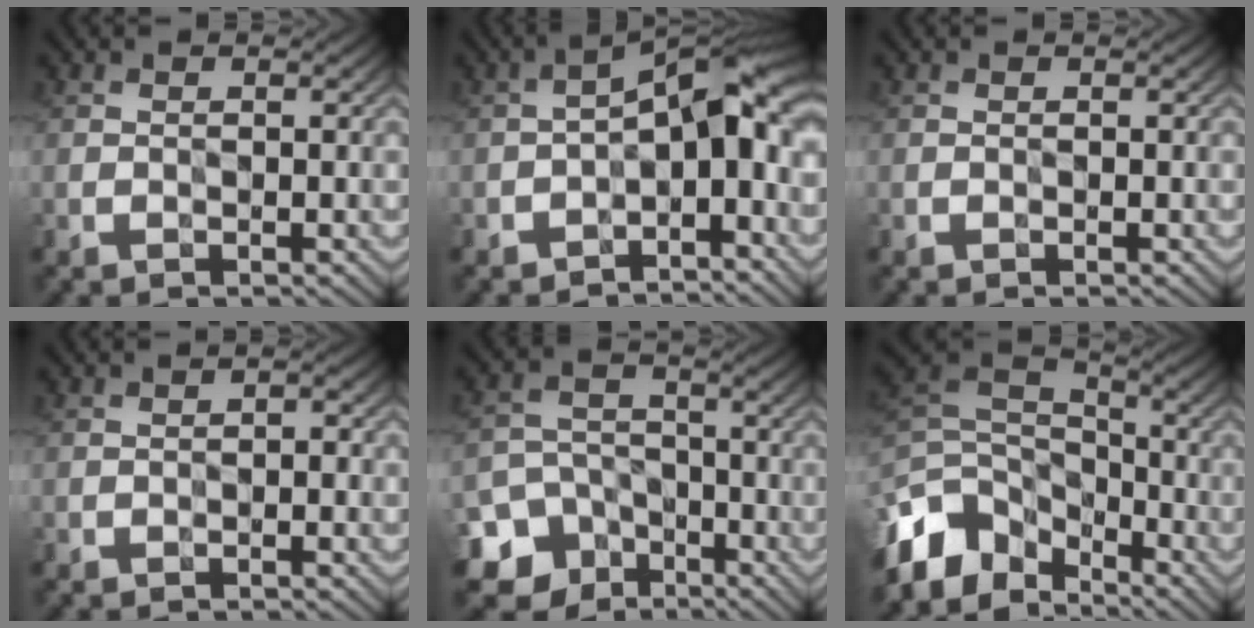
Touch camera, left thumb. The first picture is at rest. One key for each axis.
{"total": 9.1, "fx": -3.0, "fy": 4.1, "fz": 7.6, "tx": -0.101, "ty": 0.011, "tz": -0.060}
{"total": 0.0}
{"total": 0.6, "fx": -0.5, "fy": -0.2, "fz": 0.0, "tx": -0.002, "ty": 0.004, "tz": -0.011}
{"total": 10.6, "fx": -6.7, "fy": 7.7, "fz": 2.7, "tx": -0.085, "ty": -0.033, "tz": -0.120}
{"total": 11.2, "fx": -6.8, "fy": 6.7, "fz": 5.7, "tx": -0.168, "ty": -0.001, "tz": -0.144}